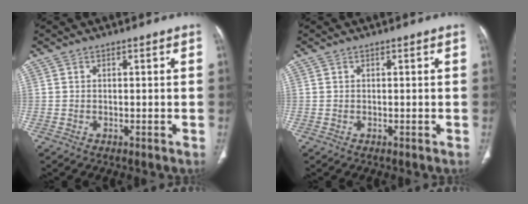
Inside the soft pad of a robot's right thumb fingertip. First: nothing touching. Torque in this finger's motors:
{"motor_torque": [-0.01, -0.01, -0.27, 0.05, 0.00]}